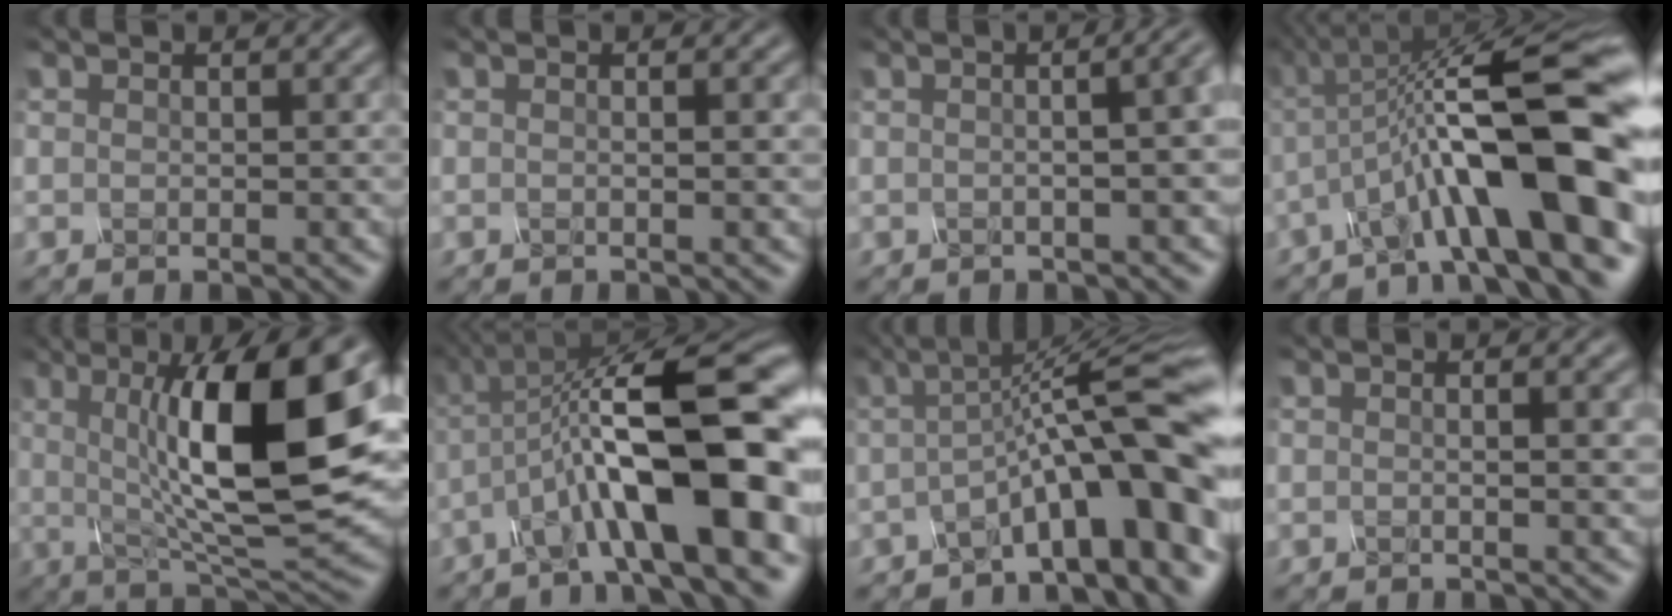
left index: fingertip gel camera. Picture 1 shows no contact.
{"total": 1.8, "force": [0.1, 0.7, 1.7], "torque": [-0.020, 0.001, -0.010]}
{"total": 9.8, "force": [1.6, 5.5, 7.9], "torque": [-0.008, 0.049, -0.029]}
{"total": 13.5, "force": [-3.6, 3.3, 12.6], "torque": [-0.191, 0.025, -0.057]}
{"total": 14.8, "force": [2.1, 4.4, 14.0], "torque": [-0.201, 0.004, 0.026]}
{"total": 13.3, "force": [-2.9, 3.8, 12.5], "torque": [-0.193, 0.021, -0.048]}
{"total": 12.2, "force": [-2.2, 2.8, 11.7], "torque": [-0.143, 0.030, -0.036]}
{"total": 3.4, "force": [0.4, 1.3, 3.1], "torque": [-0.027, 0.008, -0.011]}